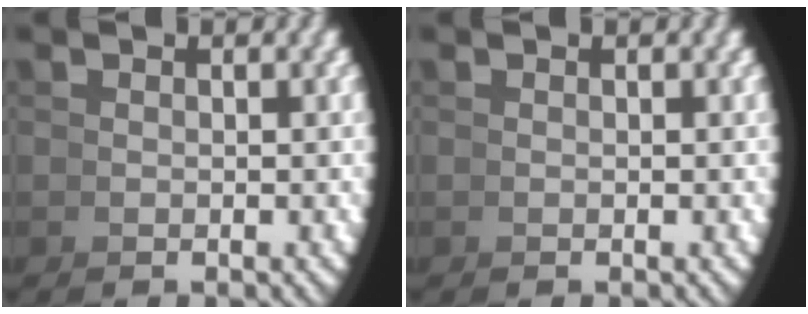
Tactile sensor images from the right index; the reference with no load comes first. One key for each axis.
{"total": 0.0}